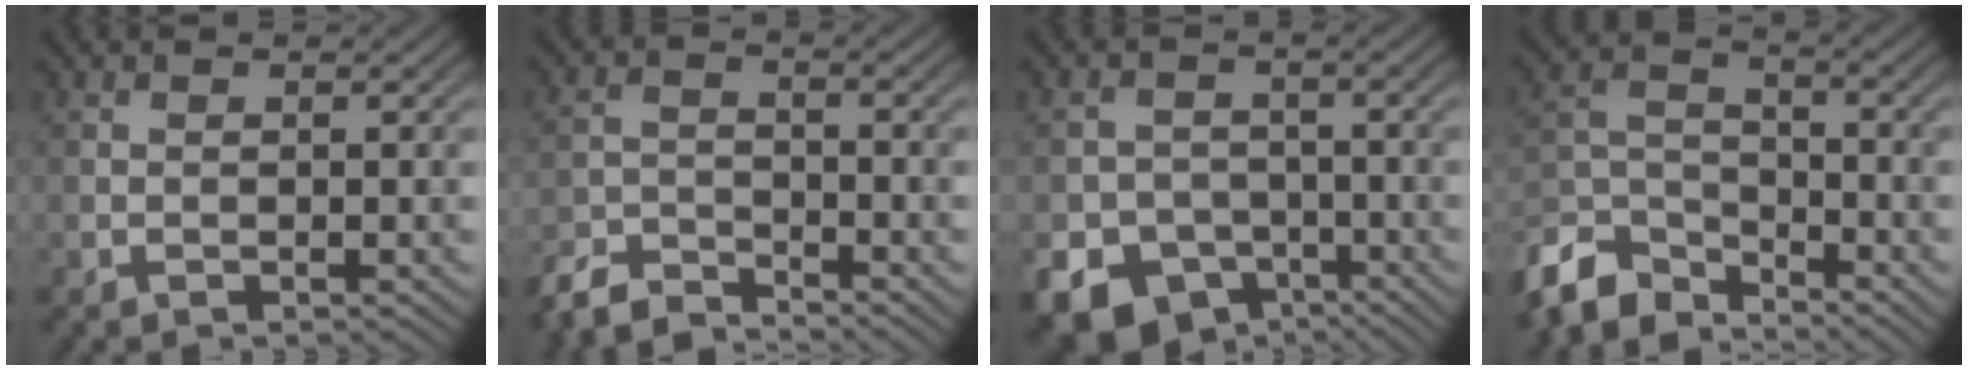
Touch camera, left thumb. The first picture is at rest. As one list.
[{"total": 5.5, "force": [-5.2, 1.1, 1.5], "torque": [-0.029, -0.009, -0.110]}, {"total": 10.3, "force": [-6.2, 7.6, 3.2], "torque": [-0.056, -0.029, -0.116]}, {"total": 9.2, "force": [-7.5, 3.8, 3.7], "torque": [-0.086, -0.007, -0.164]}]